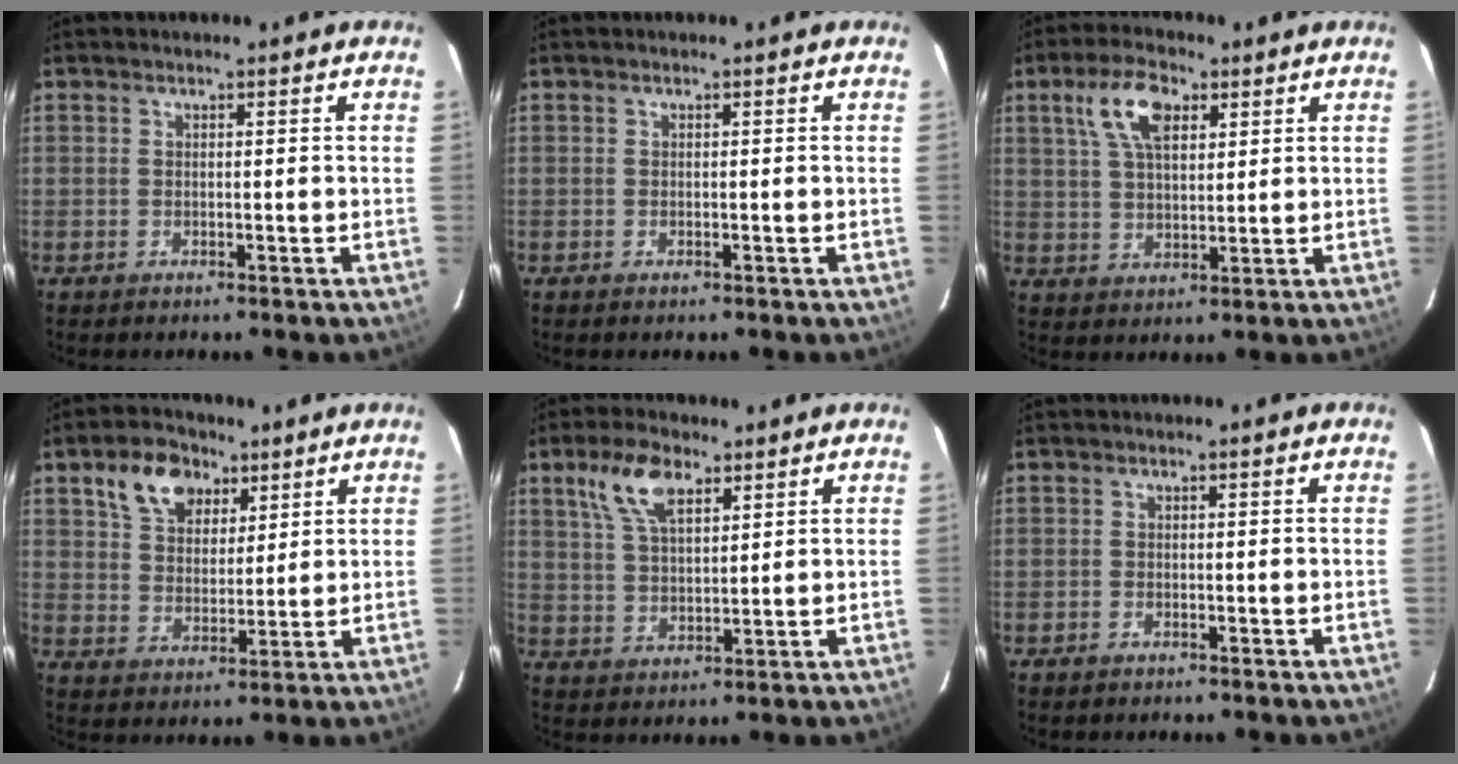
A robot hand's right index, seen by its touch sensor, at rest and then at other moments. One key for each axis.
{"total": 0.0}
{"total": 9.0, "fx": 4.1, "fy": 4.3, "fz": 6.7, "tx": -0.128, "ty": 0.022, "tz": 0.077}
{"total": 10.1, "fx": 5.6, "fy": 6.6, "fz": 5.2, "tx": -0.102, "ty": 0.027, "tz": 0.102}
{"total": 8.9, "fx": 4.9, "fy": 4.1, "fz": 6.2, "tx": -0.122, "ty": 0.018, "tz": 0.096}
{"total": 0.8, "fx": -0.7, "fy": 0.5, "fz": 0.0, "tx": -0.003, "ty": 0.003, "tz": -0.012}